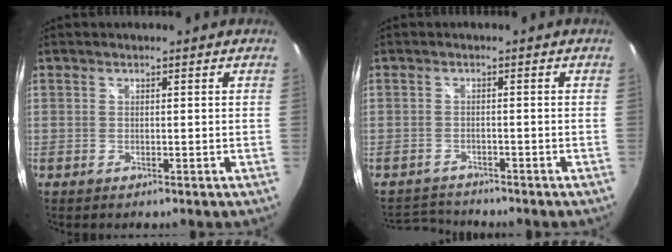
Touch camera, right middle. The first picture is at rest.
{"total": 4.0, "force": [-3.9, 0.5, 0.0], "torque": [-0.011, 0.005, -0.070]}